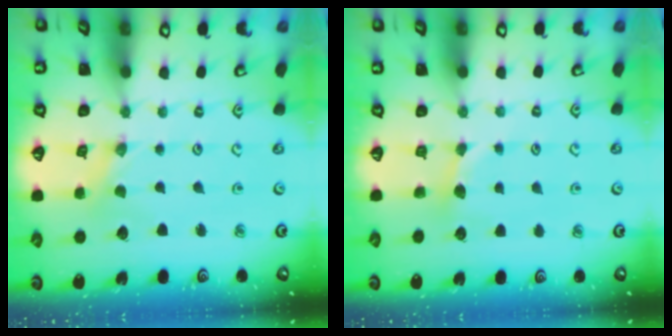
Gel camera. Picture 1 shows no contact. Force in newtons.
{"total": 3.6, "press": 3.6, "slide": 0.6}